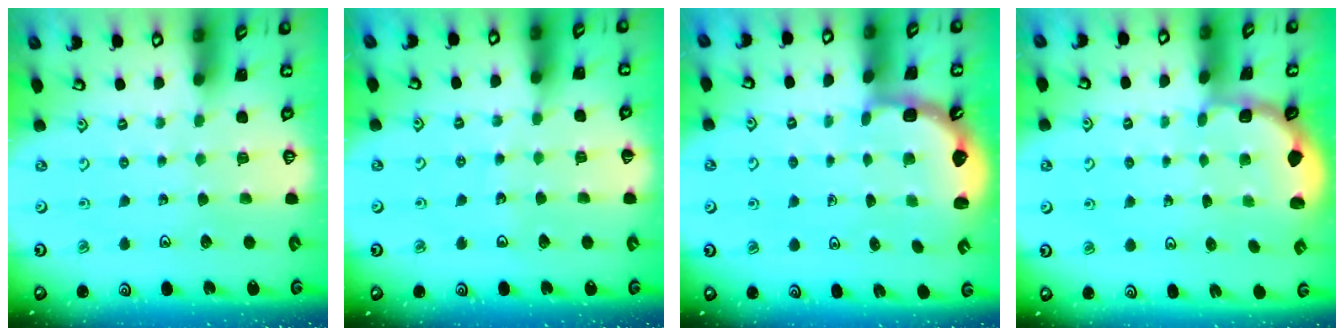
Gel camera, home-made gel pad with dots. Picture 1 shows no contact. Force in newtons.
{"total": 3.3, "press": 3.3, "slide": 0.3}
{"total": 2.2, "press": 1.8, "slide": 1.3}
{"total": 2.0, "press": 1.8, "slide": 0.7}